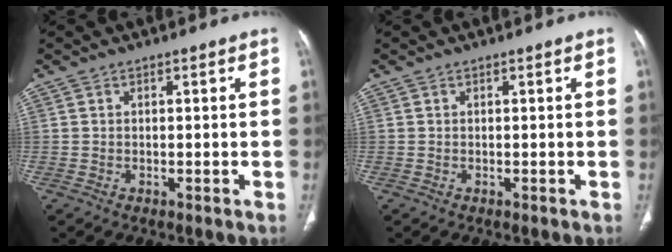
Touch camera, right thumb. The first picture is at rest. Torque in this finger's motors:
{"motor_torque": [0.00, 0.00, -0.10, -0.03, 0.00]}